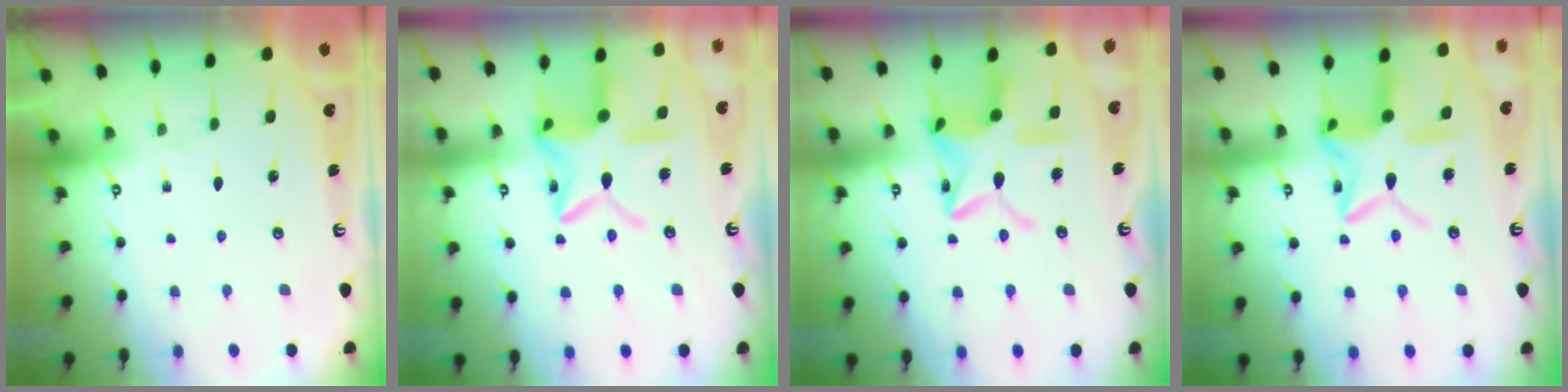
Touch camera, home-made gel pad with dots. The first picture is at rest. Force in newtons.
{"total": 14.9, "press": 14.9, "slide": 1.1}
{"total": 15.4, "press": 15.3, "slide": 1.2}
{"total": 14.9, "press": 14.9, "slide": 1.1}